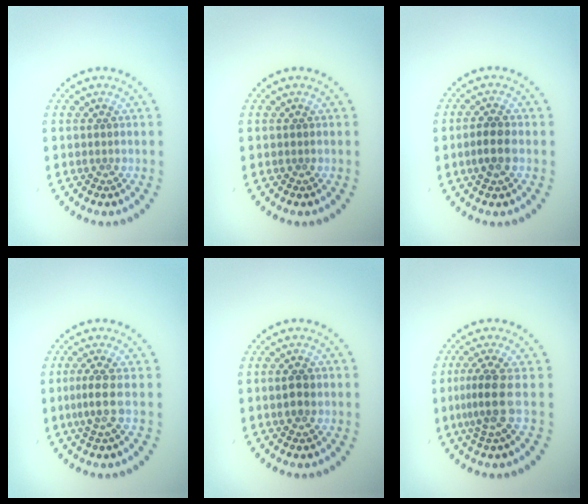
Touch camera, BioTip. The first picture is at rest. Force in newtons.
{"total": 0.0}
{"total": 2.4, "press": 2.3, "slide": 0.5}
{"total": 2.0, "press": 1.4, "slide": 1.4}
{"total": 1.6, "press": 1.6, "slide": 0.1}
{"total": 2.8, "press": 2.1, "slide": 1.9}